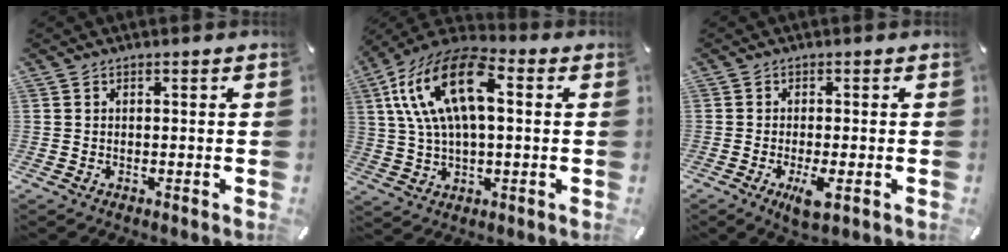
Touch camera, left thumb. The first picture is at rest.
{"total": 17.4, "force": [5.5, 8.8, 14.0], "torque": [-0.294, -0.005, 0.095]}
{"total": 5.4, "force": [-1.6, 1.6, 4.9], "torque": [-0.090, -0.008, -0.023]}